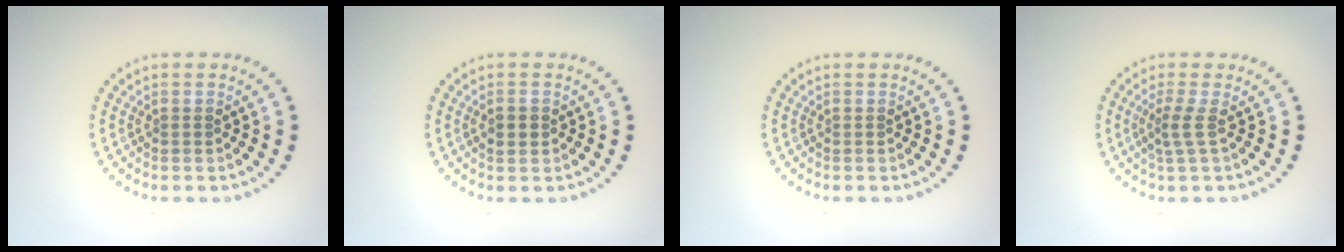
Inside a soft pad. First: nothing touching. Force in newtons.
{"total": 1.3, "press": 1.3, "slide": 0.1}
{"total": 0.0}
{"total": 1.9, "press": 1.2, "slide": 1.5}